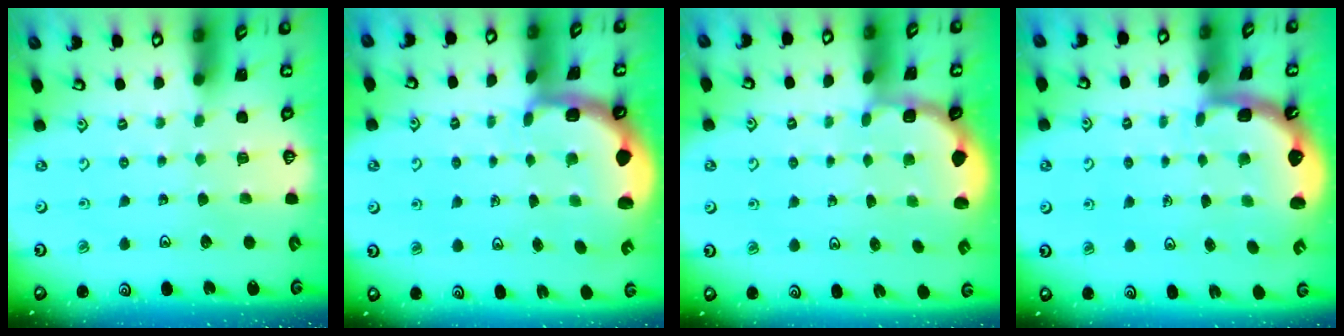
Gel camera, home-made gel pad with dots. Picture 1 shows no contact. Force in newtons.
{"total": 2.1, "press": 1.9, "slide": 0.8}
{"total": 1.9, "press": 1.7, "slide": 0.8}
{"total": 2.7, "press": 1.5, "slide": 2.2}